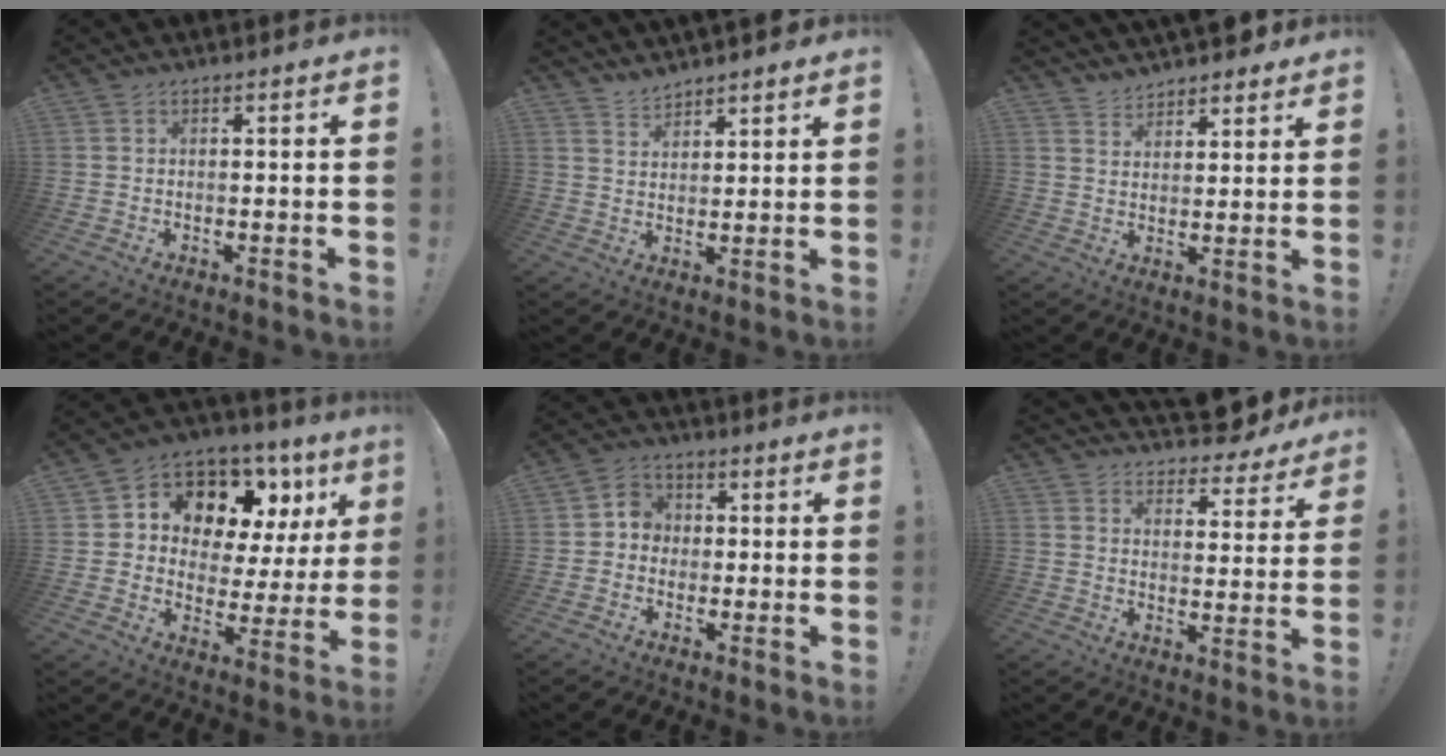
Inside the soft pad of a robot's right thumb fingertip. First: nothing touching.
{"total": 4.4, "force": [4.3, 1.1, 0.5], "torque": [-0.009, -0.027, 0.079]}
{"total": 5.6, "force": [5.2, 1.9, 0.5], "torque": [-0.012, -0.039, 0.096]}
{"total": 10.2, "force": [6.1, 6.7, 4.7], "torque": [-0.073, -0.061, 0.111]}
{"total": 5.1, "force": [-0.9, 4.7, 1.8], "torque": [-0.031, 0.018, -0.014]}
{"total": 6.7, "force": [6.3, 1.6, 1.6], "torque": [-0.019, -0.064, 0.110]}